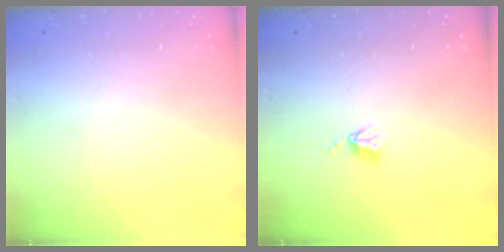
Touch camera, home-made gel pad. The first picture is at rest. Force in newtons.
{"total": 3.8, "press": 3.8, "slide": 0.4}